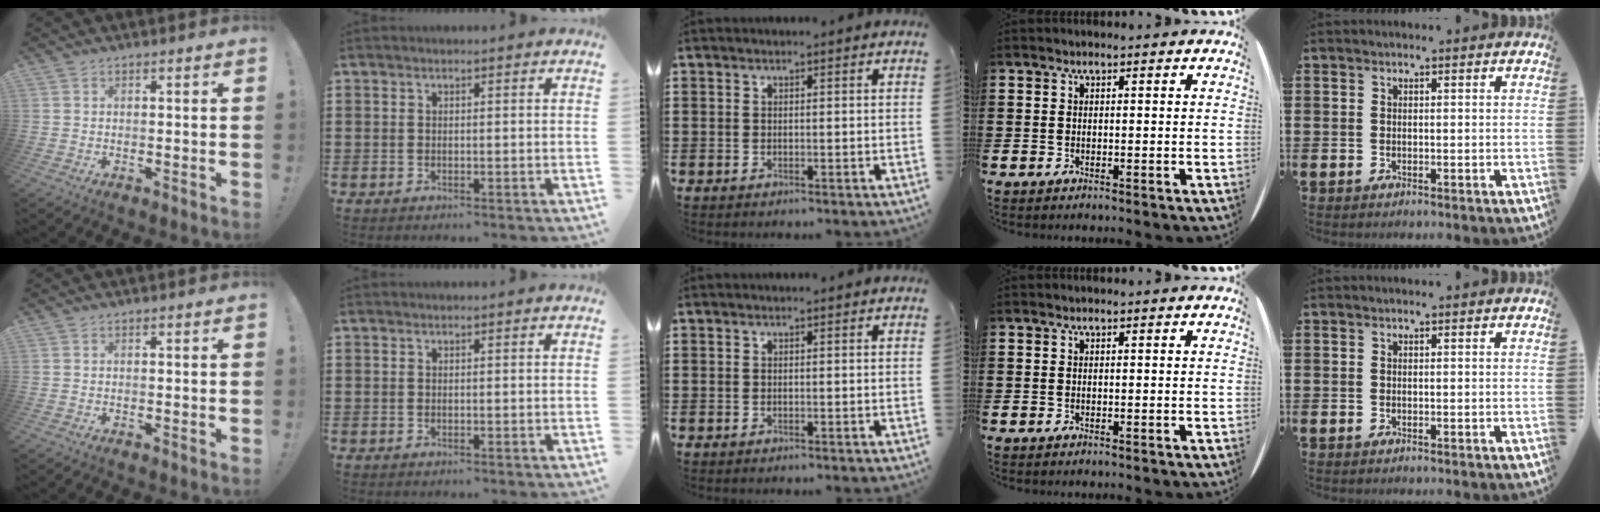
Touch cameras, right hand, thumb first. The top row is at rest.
{}